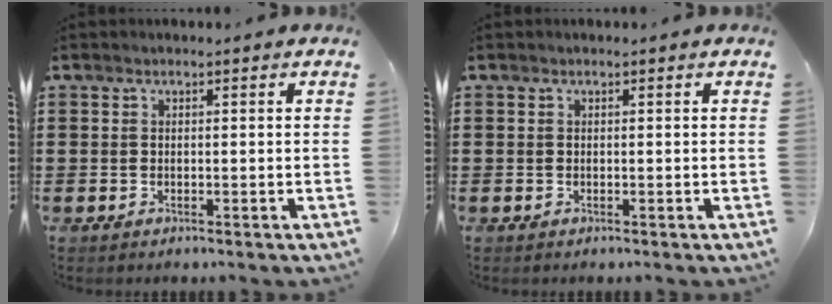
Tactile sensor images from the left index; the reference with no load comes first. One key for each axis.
{"total": 0.0}